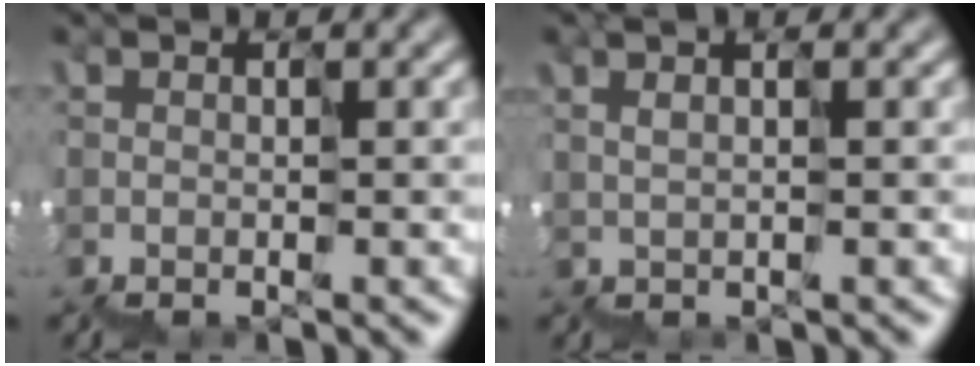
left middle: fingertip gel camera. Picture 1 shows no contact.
{"total": 1.2, "force": [1.0, 0.1, 0.5], "torque": [-0.006, 0.022, 0.019]}